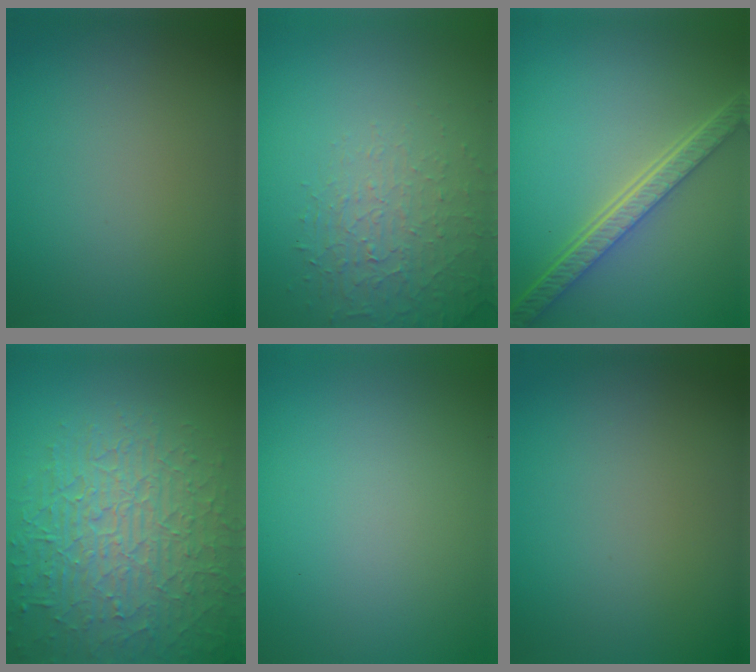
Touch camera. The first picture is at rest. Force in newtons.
{"total": 1.9, "press": 1.4, "slide": 1.3}
{"total": 5.6, "press": 4.1, "slide": 3.8}
{"total": 9.4, "press": 6.3, "slide": 7.0}
{"total": 0.0}
{"total": 0.0}